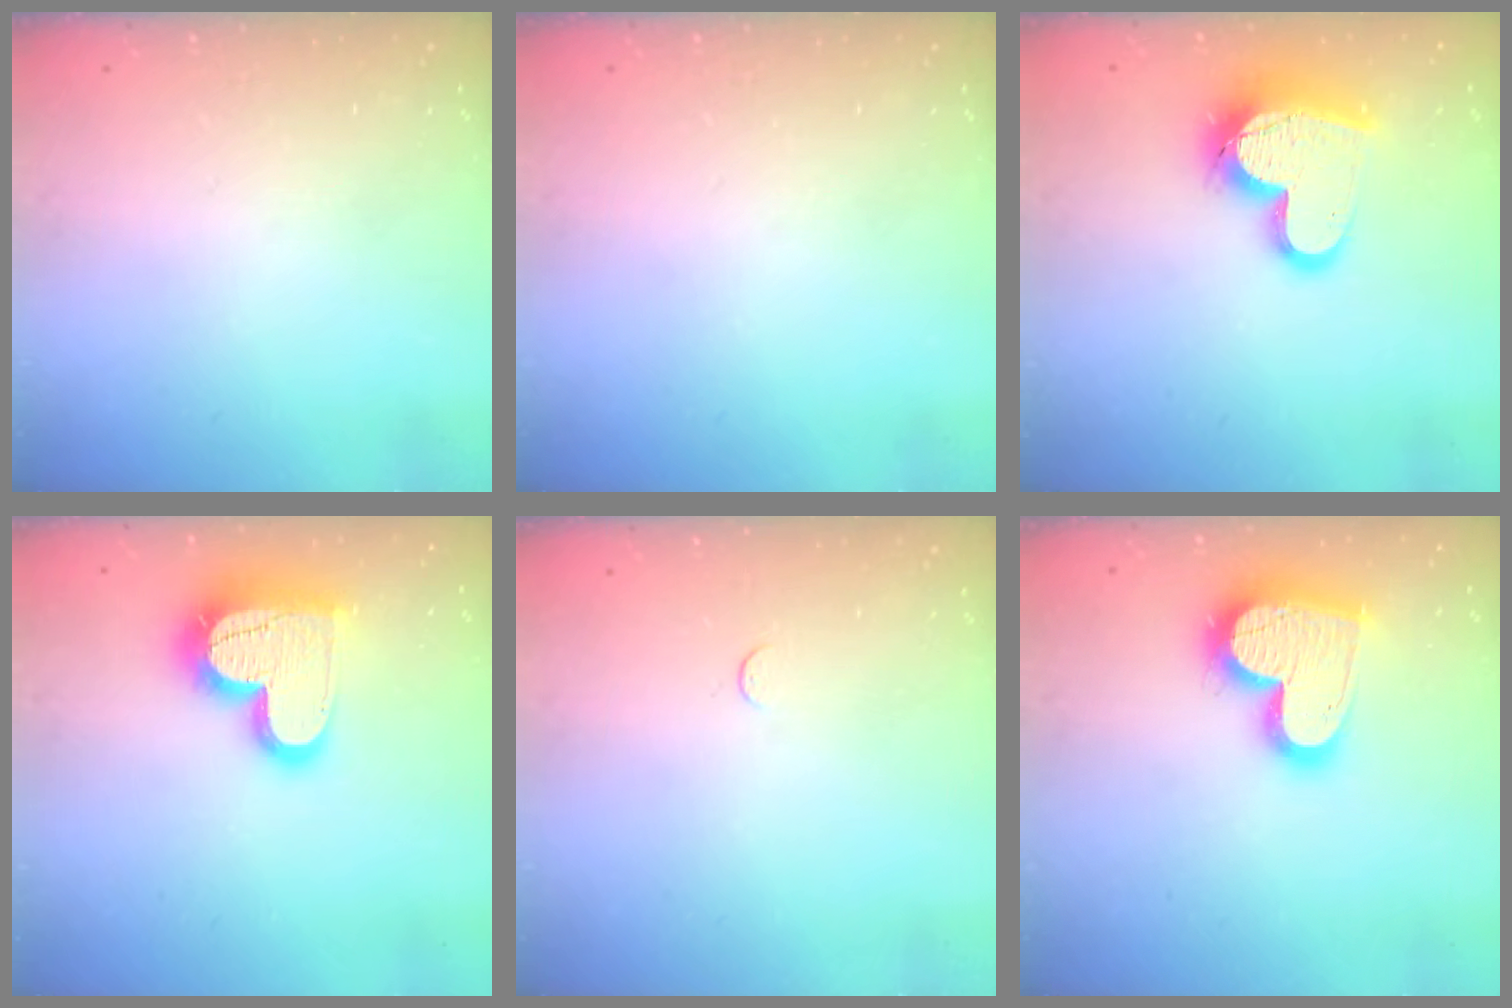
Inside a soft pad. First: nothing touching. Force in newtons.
{"total": 0.0}
{"total": 15.9, "press": 15.9, "slide": 1.3}
{"total": 19.2, "press": 19.1, "slide": 1.6}
{"total": 2.4, "press": 2.4, "slide": 0.3}
{"total": 18.8, "press": 18.7, "slide": 1.6}